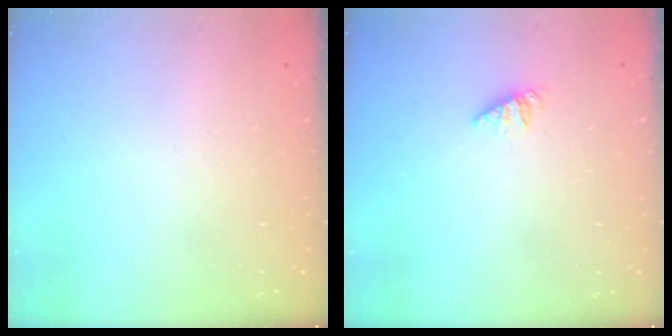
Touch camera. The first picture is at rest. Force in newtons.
{"total": 1.2, "press": 1.2, "slide": 0.3}